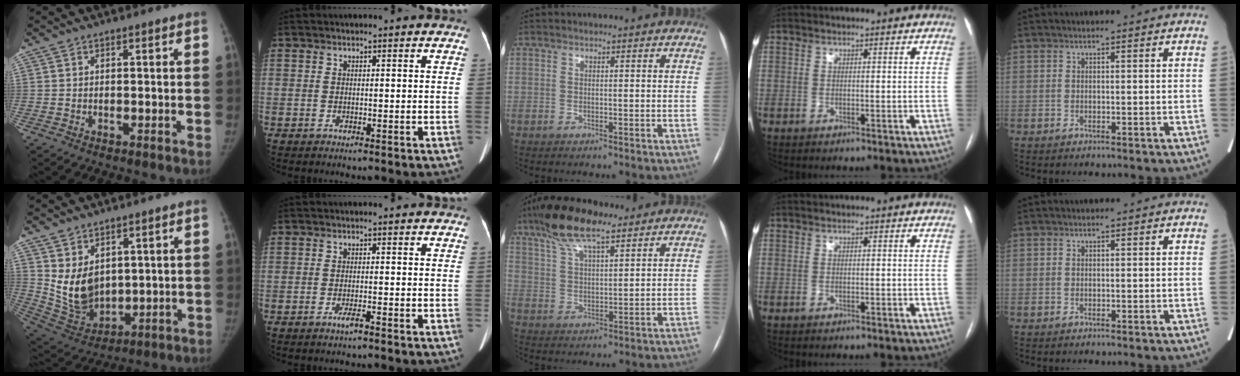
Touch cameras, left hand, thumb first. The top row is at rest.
{"thumb": {"total": 10.4, "force": [2.7, 7.4, 6.8], "torque": [-0.098, -0.025, 0.082]}, "index": {"total": 1.5, "force": [-1.1, -0.1, 1.1], "torque": [-0.023, -0.002, -0.019]}, "middle": {"total": 10.7, "force": [7.8, 2.6, 6.8], "torque": [-0.135, 0.020, 0.141]}}